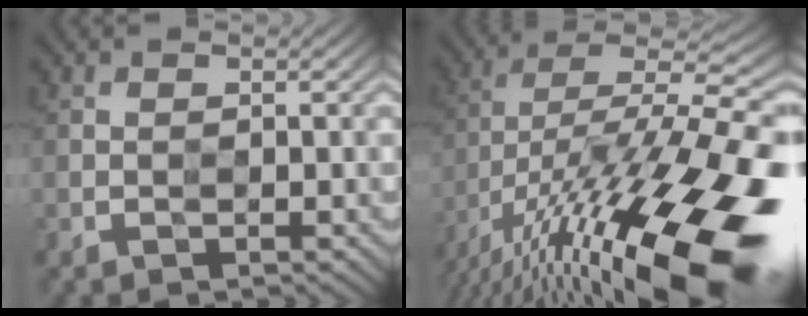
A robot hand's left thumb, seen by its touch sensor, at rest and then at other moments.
{"total": 21.3, "force": [-10.6, 6.7, 17.2], "torque": [-0.307, 0.003, -0.181]}